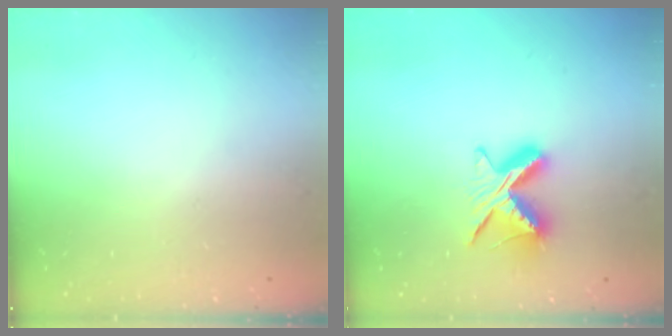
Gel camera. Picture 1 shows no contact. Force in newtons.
{"total": 9.3, "press": 9.3, "slide": 0.8}